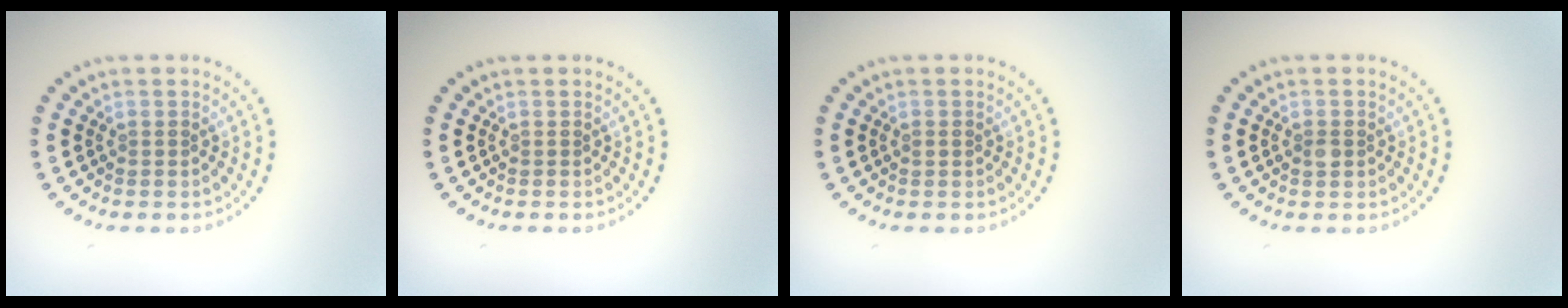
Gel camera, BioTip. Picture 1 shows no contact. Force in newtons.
{"total": 0.0}
{"total": 0.6, "press": 0.6, "slide": 0.1}
{"total": 0.9, "press": 0.9, "slide": 0.0}